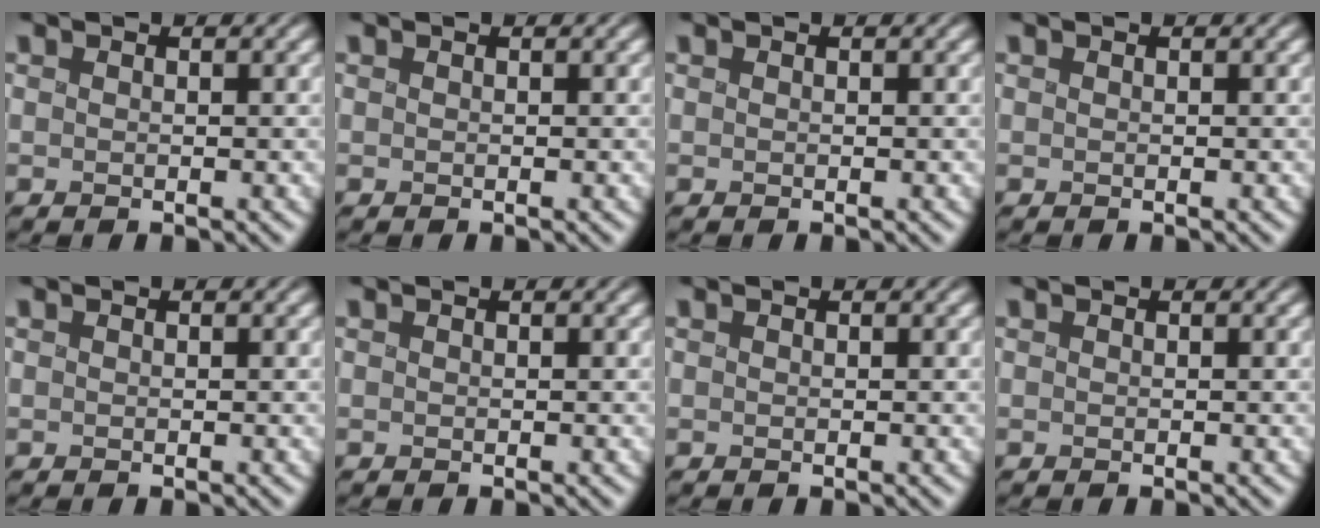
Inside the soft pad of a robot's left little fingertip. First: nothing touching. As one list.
[{"total": 0.0}, {"total": 0.0}, {"total": 0.0}, {"total": 0.0}, {"total": 0.0}, {"total": 0.0}, {"total": 0.0}]